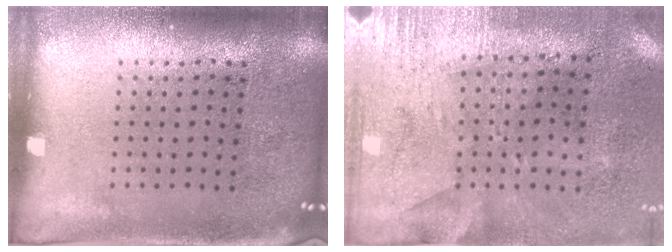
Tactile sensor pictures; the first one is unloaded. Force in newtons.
{"total": 2.8, "press": 2.3, "slide": 1.7}